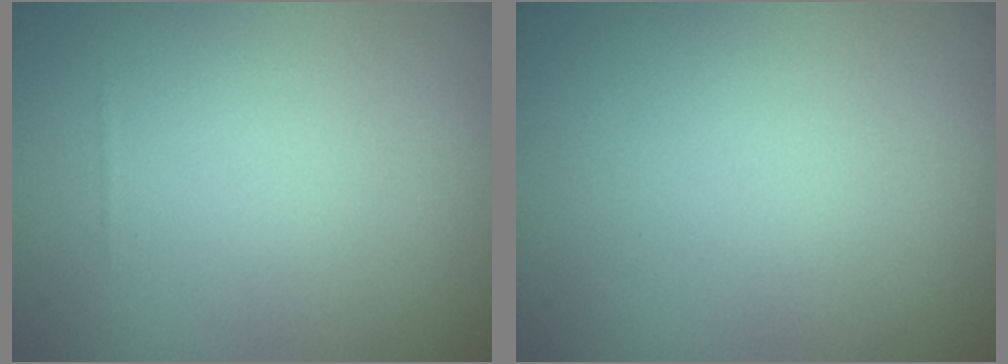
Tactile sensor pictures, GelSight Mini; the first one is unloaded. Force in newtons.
{"total": 0.0}